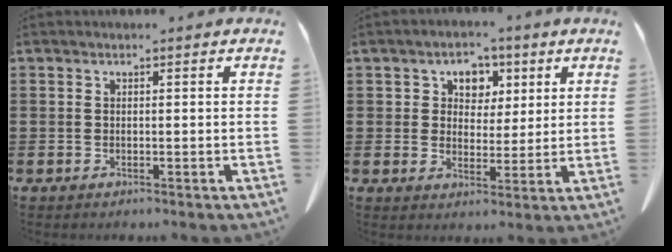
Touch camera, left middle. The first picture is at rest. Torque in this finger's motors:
{"motor_torque": [-0.61, 0.90, 0.09, 0.02]}